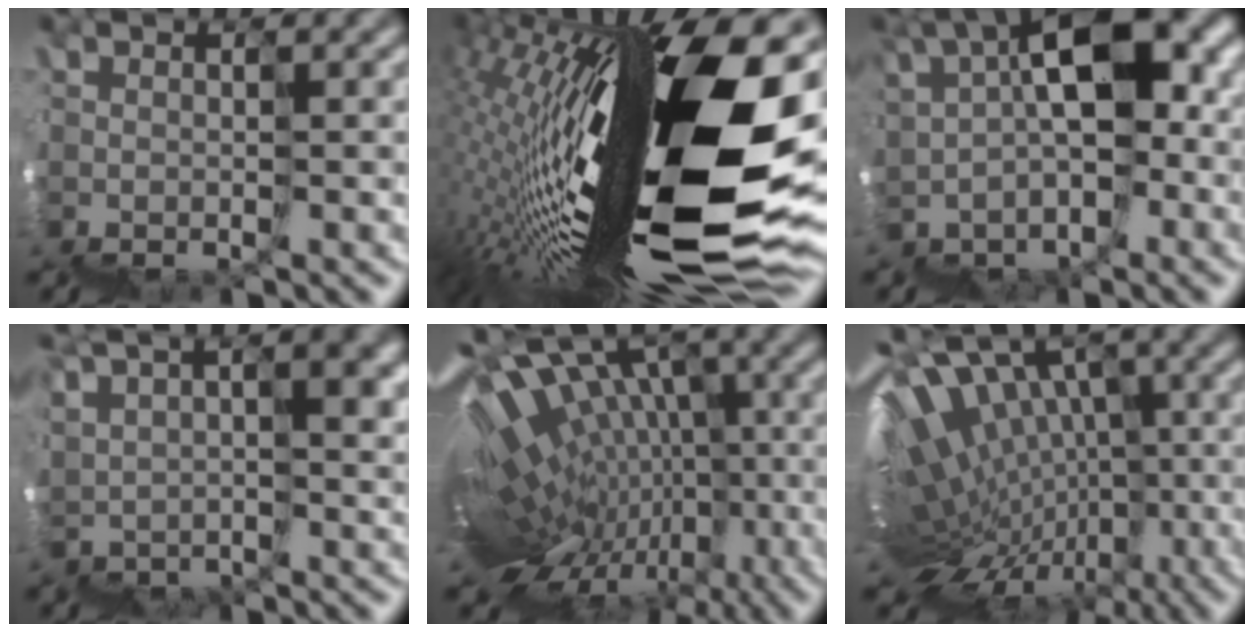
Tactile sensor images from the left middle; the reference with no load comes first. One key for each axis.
{"total": 14.8, "fx": 1.3, "fy": 3.4, "fz": 14.4, "tx": -0.242, "ty": 0.030, "tz": 0.008}
{"total": 7.0, "fx": 3.3, "fy": 3.9, "fz": 4.9, "tx": -0.064, "ty": 0.038, "tz": 0.044}
{"total": 6.5, "fx": 5.5, "fy": 2.2, "fz": 2.5, "tx": -0.055, "ty": 0.026, "tz": 0.105}
{"total": 6.4, "fx": -0.4, "fy": 3.8, "fz": 5.1, "tx": -0.034, "ty": 0.073, "tz": 0.015}
{"total": 7.0, "fx": 0.7, "fy": 4.6, "fz": 5.2, "tx": -0.030, "ty": 0.065, "tz": 0.026}